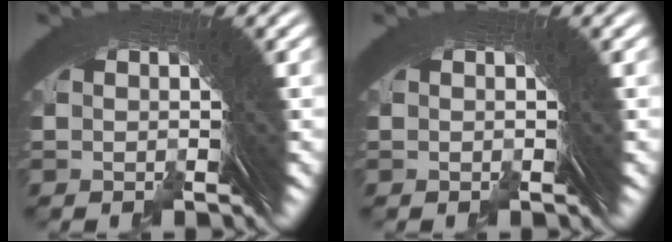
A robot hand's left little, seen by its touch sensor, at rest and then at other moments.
{"total": 0.0}